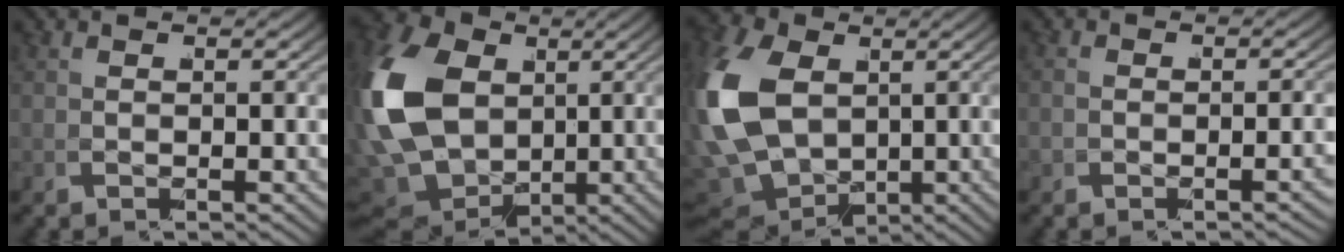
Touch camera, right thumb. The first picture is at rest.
{"total": 16.9, "force": [0.9, 13.0, 10.8], "torque": [-0.290, -0.052, 0.036]}
{"total": 14.5, "force": [0.7, 11.2, 9.1], "torque": [-0.245, -0.048, 0.034]}
{"total": 1.3, "force": [-0.9, 0.8, 0.6], "torque": [-0.014, -0.004, -0.015]}